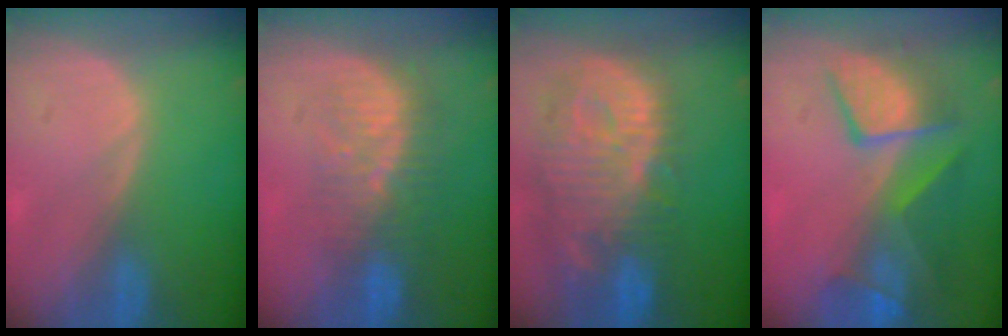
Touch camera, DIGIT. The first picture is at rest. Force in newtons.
{"total": 8.4, "press": 7.8, "slide": 3.0}
{"total": 13.6, "press": 11.8, "slide": 6.6}
{"total": 9.6, "press": 8.7, "slide": 4.1}